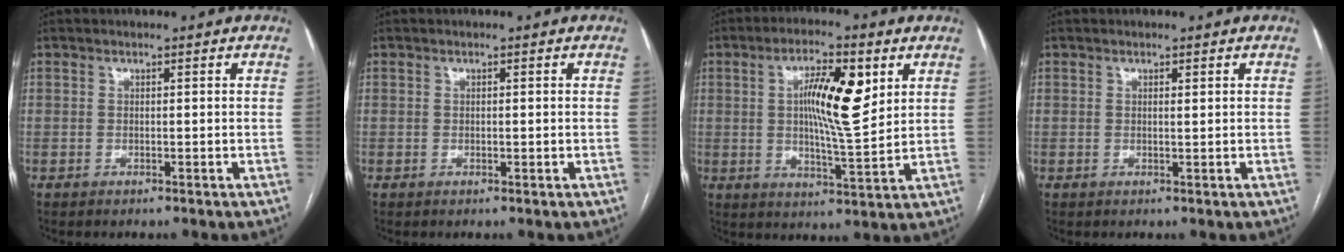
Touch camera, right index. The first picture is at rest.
{"total": 0.5, "force": [-0.1, 0.2, 0.5], "torque": [-0.010, -0.001, 0.000]}
{"total": 10.9, "force": [3.1, 2.1, 10.2], "torque": [-0.177, 0.005, 0.050]}
{"total": 0.6, "force": [0.2, 0.1, 0.5], "torque": [-0.013, -0.001, 0.004]}